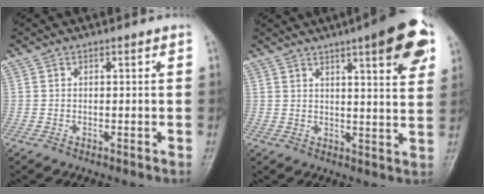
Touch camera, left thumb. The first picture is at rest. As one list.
[{"total": 13.4, "force": [7.0, 2.8, 11.1], "torque": [-0.126, -0.022, 0.088]}]